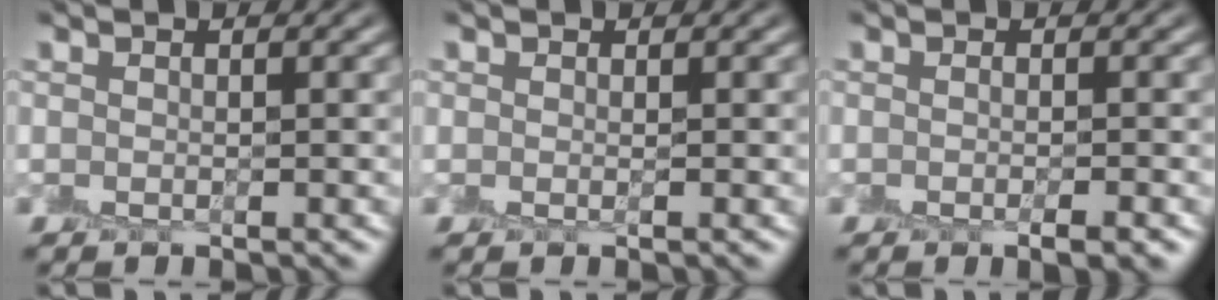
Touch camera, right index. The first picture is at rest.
{"total": 0.0}
{"total": 1.6, "force": [-0.9, 0.2, 1.3], "torque": [-0.018, -0.008, -0.014]}